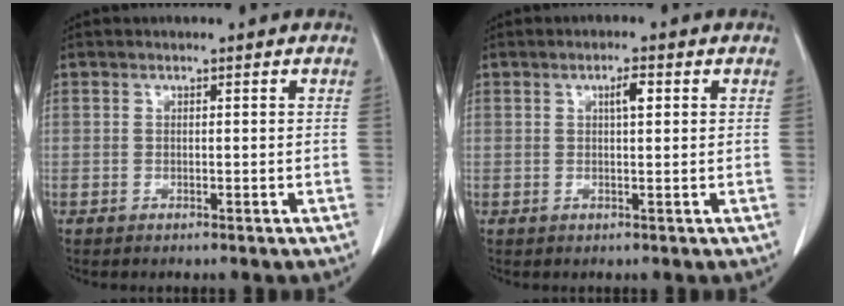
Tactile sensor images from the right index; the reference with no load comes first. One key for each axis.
{"total": 2.3, "fx": 0.8, "fy": 0.2, "fz": 2.2, "tx": -0.036, "ty": 0.002, "tz": 0.011}